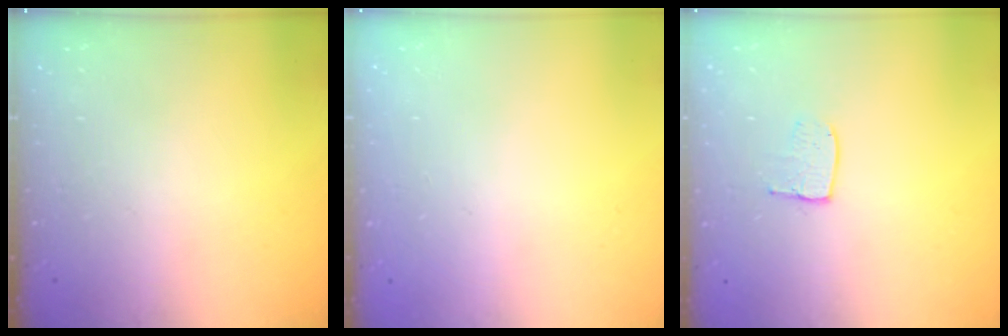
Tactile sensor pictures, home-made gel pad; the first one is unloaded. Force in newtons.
{"total": 0.0}
{"total": 6.3, "press": 6.3, "slide": 0.4}